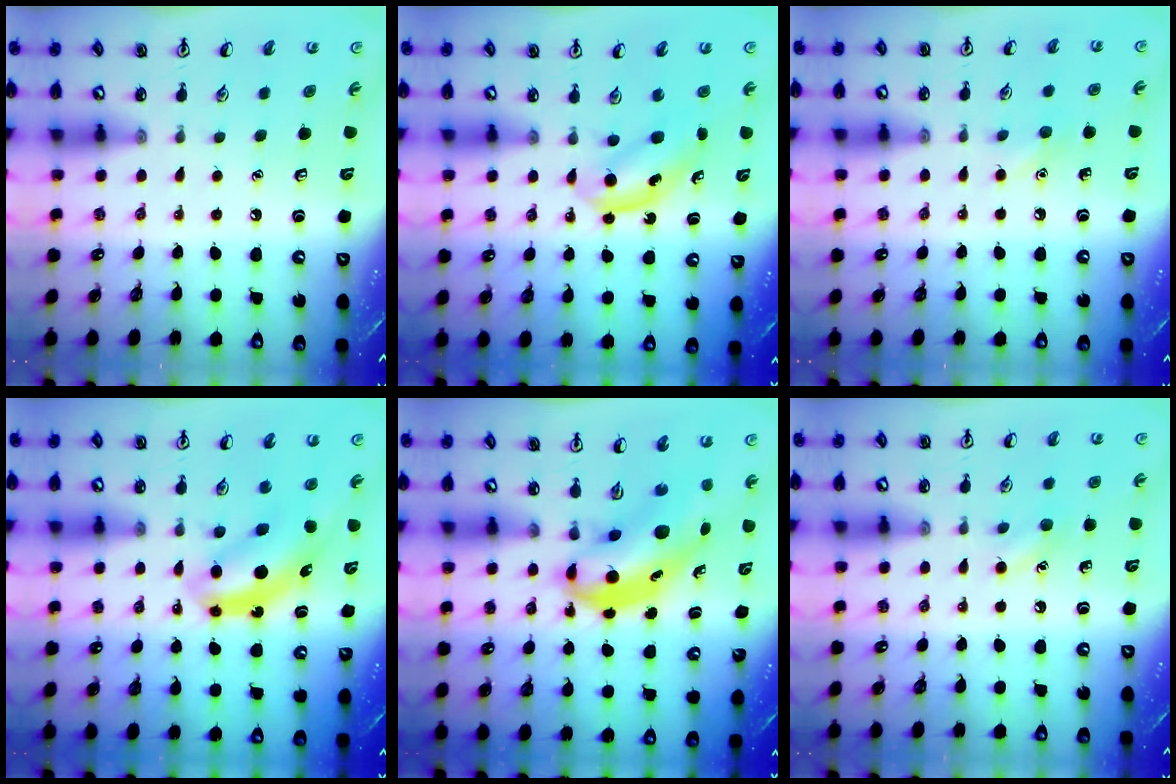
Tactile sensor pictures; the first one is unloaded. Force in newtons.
{"total": 5.2, "press": 5.2, "slide": 0.6}
{"total": 6.1, "press": 5.9, "slide": 1.8}
{"total": 5.3, "press": 5.2, "slide": 1.2}
{"total": 6.2, "press": 6.0, "slide": 1.6}
{"total": 6.8, "press": 6.4, "slide": 2.2}